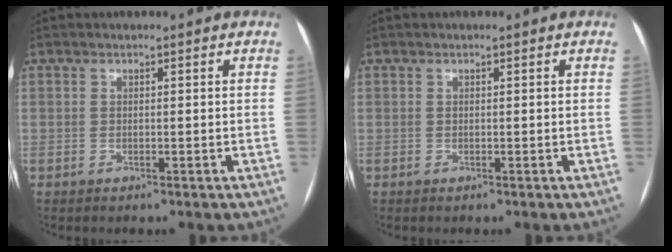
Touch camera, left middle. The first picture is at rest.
{"total": 0.0}